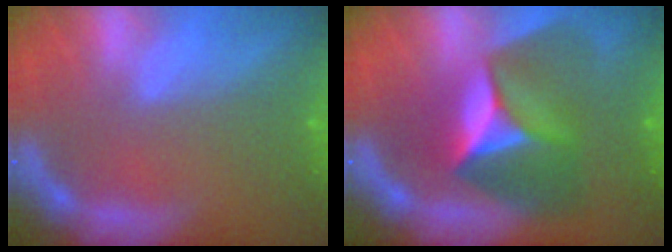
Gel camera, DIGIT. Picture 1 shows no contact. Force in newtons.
{"total": 10.0}